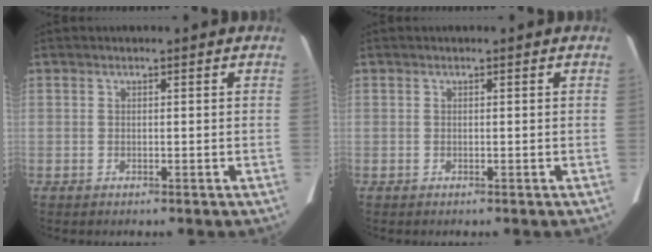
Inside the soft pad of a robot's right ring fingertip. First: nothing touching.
{"total": 0.0}